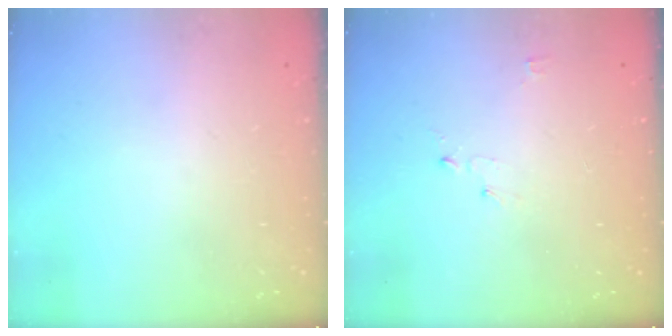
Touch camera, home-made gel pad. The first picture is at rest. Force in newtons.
{"total": 2.4, "press": 2.4, "slide": 0.3}